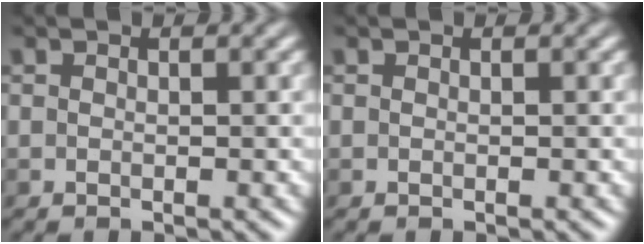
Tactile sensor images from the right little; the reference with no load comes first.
{"total": 0.0}